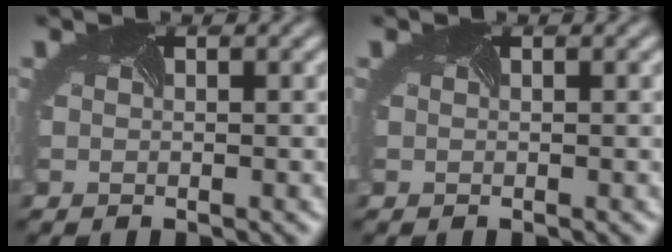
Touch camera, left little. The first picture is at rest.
{"total": 0.0}